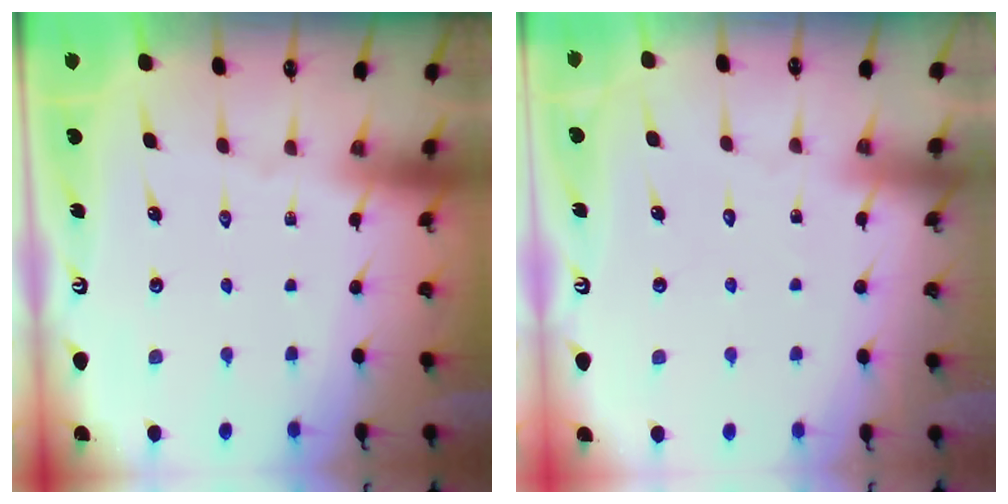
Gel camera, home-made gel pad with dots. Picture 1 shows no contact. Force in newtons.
{"total": 3.1, "press": 3.1, "slide": 0.2}